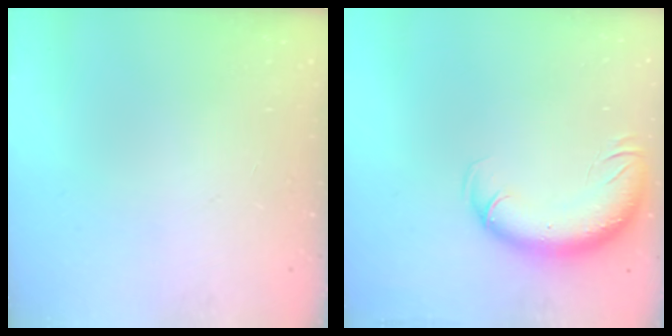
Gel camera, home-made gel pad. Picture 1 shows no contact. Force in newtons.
{"total": 11.7, "press": 11.2, "slide": 3.2}